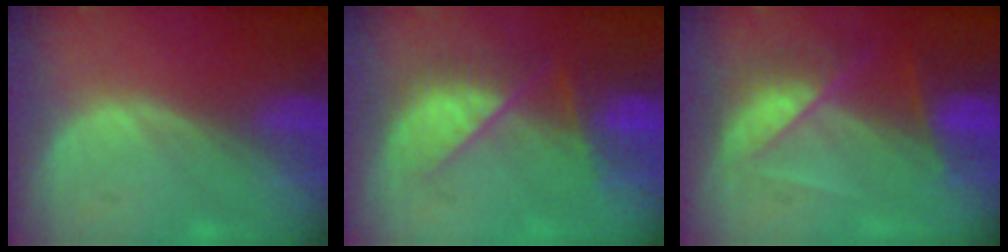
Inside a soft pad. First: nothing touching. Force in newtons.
{"total": 7.9, "press": 7.2, "slide": 3.1}
{"total": 7.4, "press": 6.5, "slide": 3.4}